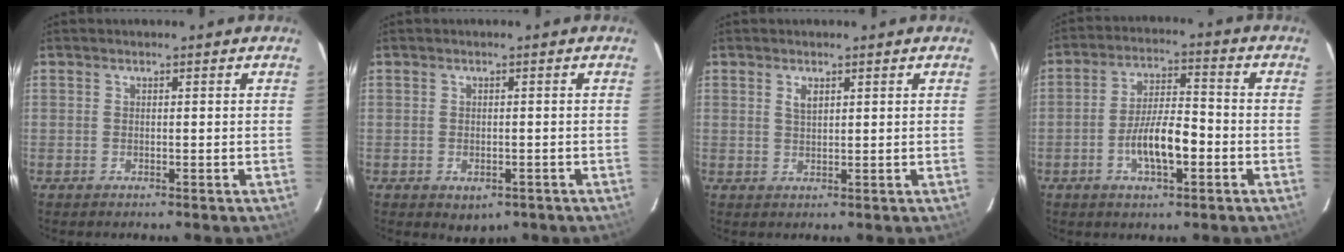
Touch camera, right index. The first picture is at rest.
{"total": 3.4, "force": [-1.5, 2.6, 1.7], "torque": [-0.034, -0.006, -0.009]}
{"total": 1.9, "force": [0.9, 0.8, 1.4], "torque": [-0.025, 0.002, 0.017]}
{"total": 9.1, "force": [-3.2, 2.8, 8.1], "torque": [-0.158, 0.003, -0.054]}